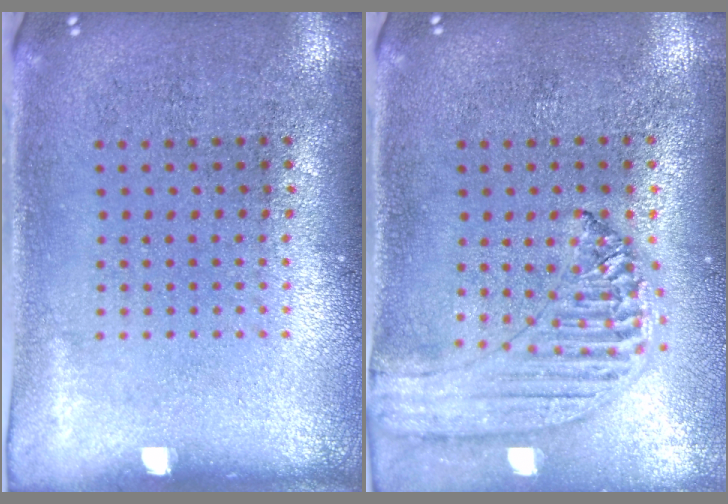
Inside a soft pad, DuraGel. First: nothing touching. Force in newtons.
{"total": 1.3, "press": 1.3, "slide": 0.1}